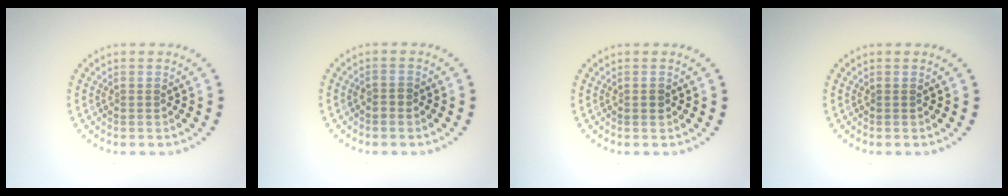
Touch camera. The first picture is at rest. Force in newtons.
{"total": 0.9, "press": 0.8, "slide": 0.3}
{"total": 0.9, "press": 0.9, "slide": 0.1}
{"total": 0.0}